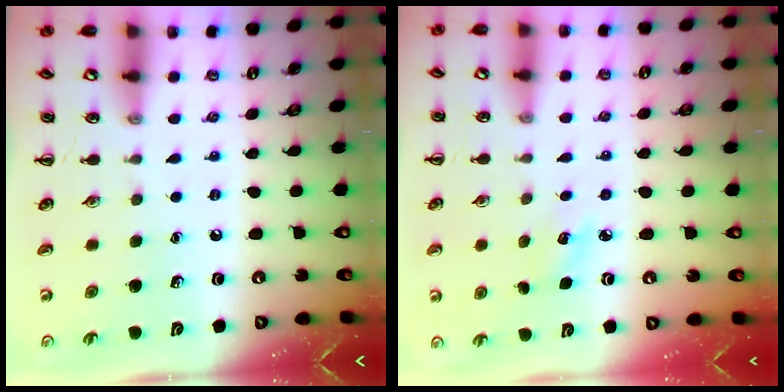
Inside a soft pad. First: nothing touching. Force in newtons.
{"total": 4.2, "press": 4.0, "slide": 1.1}